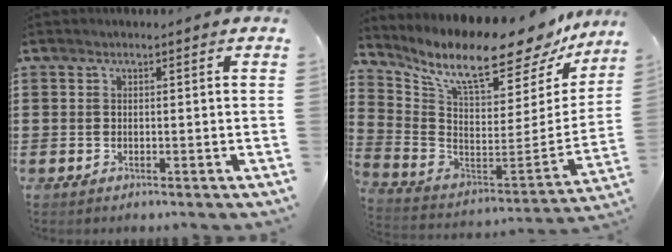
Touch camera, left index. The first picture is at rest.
{"total": 11.8, "force": [9.6, 2.0, 6.6], "torque": [-0.152, -0.079, 0.160]}